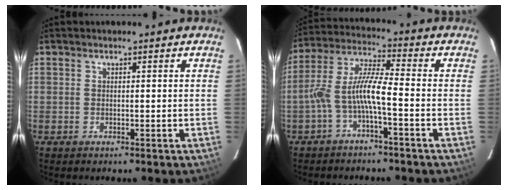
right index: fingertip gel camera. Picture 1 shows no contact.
{"total": 7.8, "force": [-3.1, 0.8, 7.1], "torque": [-0.166, 0.015, -0.059]}